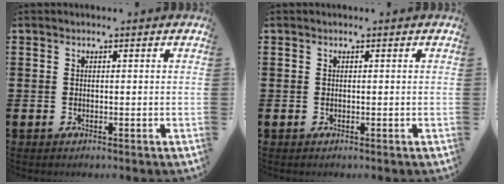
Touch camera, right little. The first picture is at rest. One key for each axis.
{"total": 0.0}